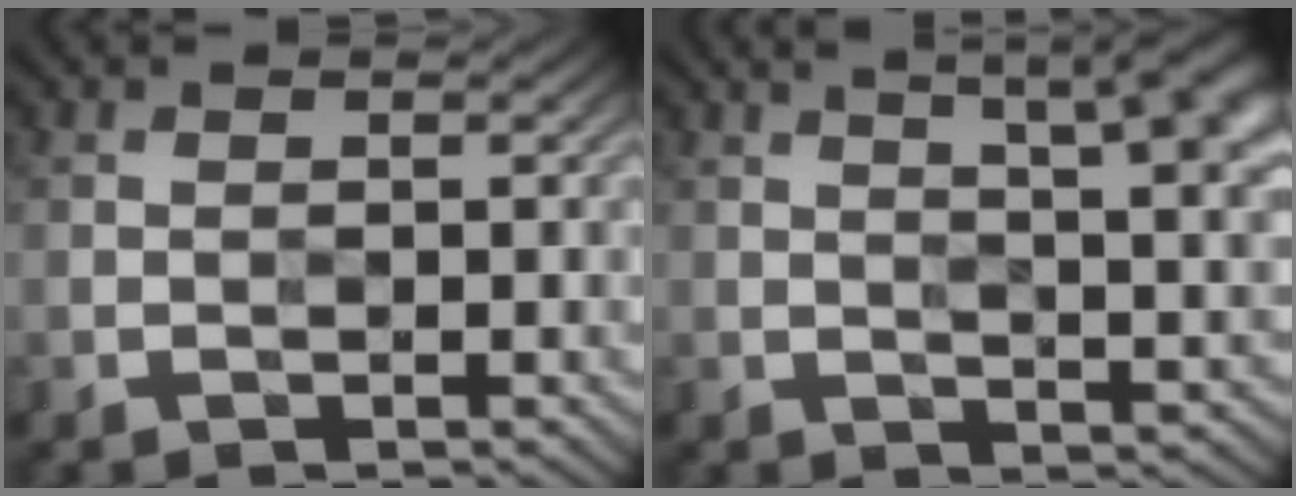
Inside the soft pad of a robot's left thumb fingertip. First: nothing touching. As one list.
[{"total": 12.4, "force": [6.2, 4.1, 10.0], "torque": [-0.111, 0.036, 0.069]}]